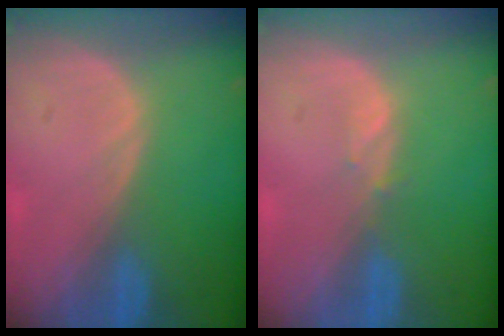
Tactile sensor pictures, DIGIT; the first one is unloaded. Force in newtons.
{"total": 0.8, "press": 0.8, "slide": 0.3}